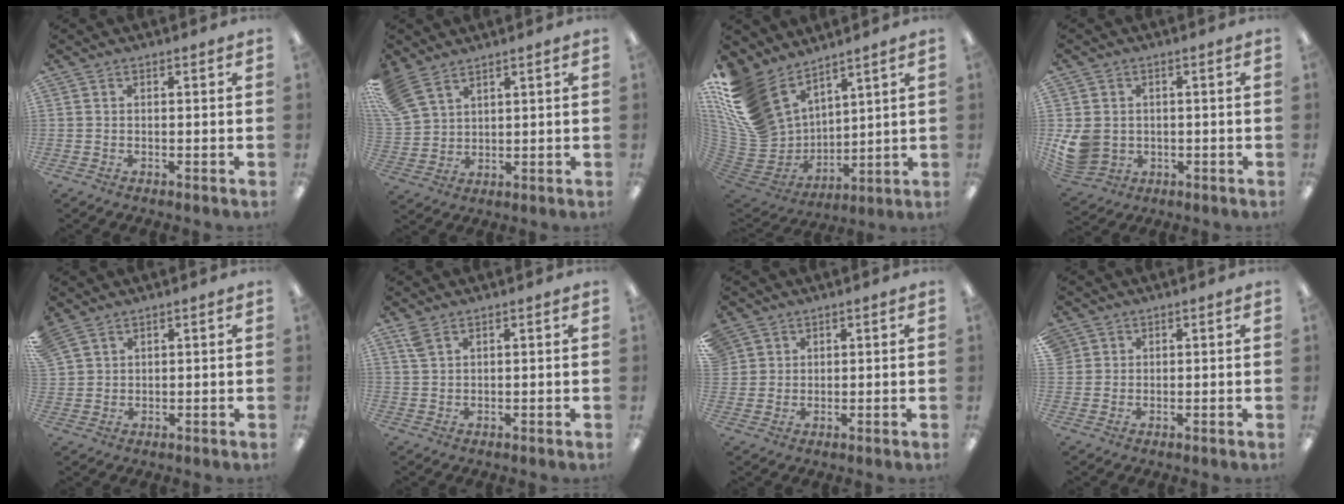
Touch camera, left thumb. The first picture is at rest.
{"total": 9.1, "force": [6.7, 4.8, 3.7], "torque": [-0.100, -0.018, 0.133]}
{"total": 17.7, "force": [11.3, 10.8, 8.2], "torque": [-0.217, -0.074, 0.214]}
{"total": 7.9, "force": [-0.7, 7.0, 3.7], "torque": [-0.095, 0.010, -0.010]}
{"total": 3.9, "force": [3.1, 2.2, 1.0], "torque": [-0.029, -0.007, 0.061]}
{"total": 3.1, "force": [2.1, 1.3, 1.9], "torque": [-0.043, 0.000, 0.039]}
{"total": 3.4, "force": [2.1, 2.7, -0.3], "torque": [0.002, -0.004, 0.039]}
{"total": 2.2, "force": [1.3, 1.8, 0.2], "torque": [-0.007, 0.003, 0.026]}